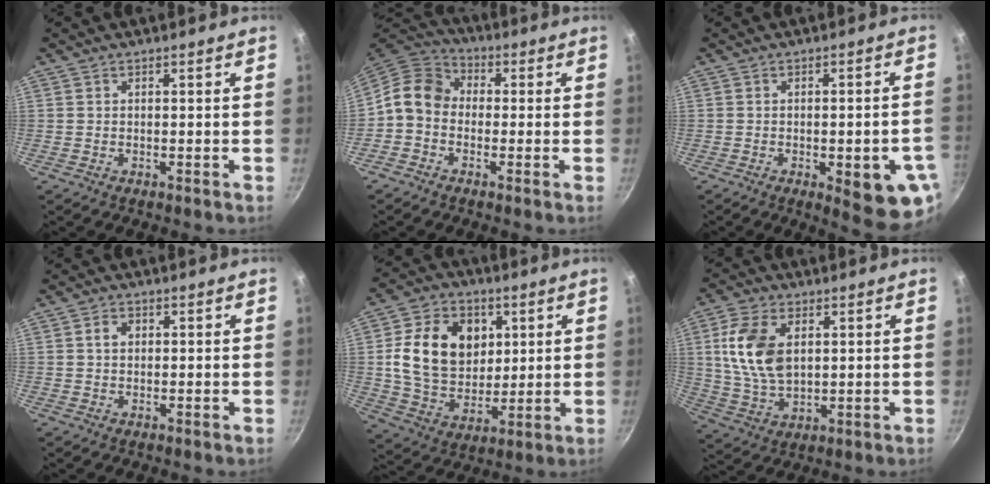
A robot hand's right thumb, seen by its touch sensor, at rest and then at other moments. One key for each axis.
{"total": 8.6, "fx": -0.9, "fy": 7.0, "fz": 4.8, "tx": -0.068, "ty": 0.035, "tz": -0.042}
{"total": 11.6, "fx": -3.4, "fy": 3.4, "fz": 10.5, "tx": -0.109, "ty": 0.001, "tz": -0.037}
{"total": 2.4, "fx": 0.5, "fy": 1.9, "fz": 1.4, "tx": -0.013, "ty": 0.005, "tz": 0.006}
{"total": 17.7, "fx": 3.8, "fy": 13.3, "fz": 10.9, "tx": -0.166, "ty": -0.007, "tz": 0.069}
{"total": 12.9, "fx": 2.9, "fy": 7.9, "fz": 9.8, "tx": -0.178, "ty": -0.013, "tz": 0.061}